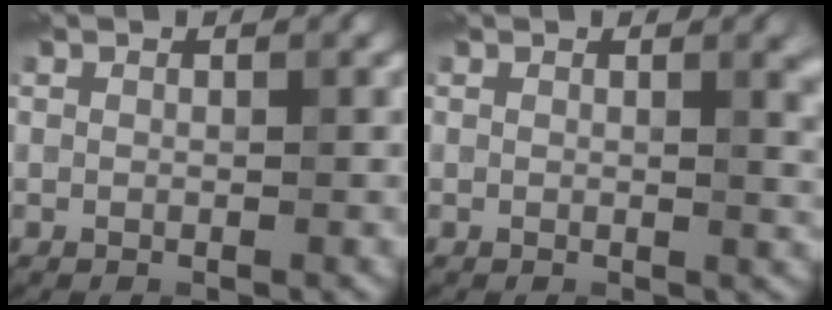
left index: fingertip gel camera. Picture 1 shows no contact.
{"total": 3.2, "force": [1.1, 1.2, 2.7], "torque": [-0.028, 0.000, 0.017]}